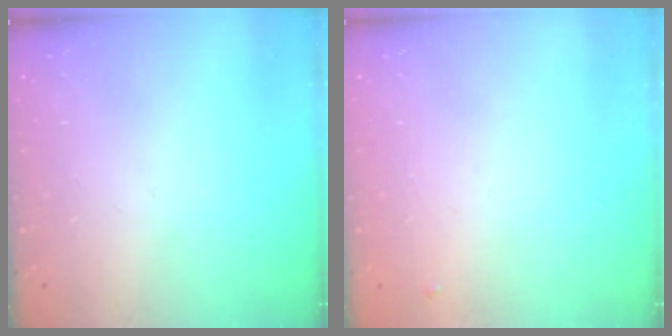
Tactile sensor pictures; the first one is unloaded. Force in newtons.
{"total": 2.8, "press": 2.8, "slide": 0.4}